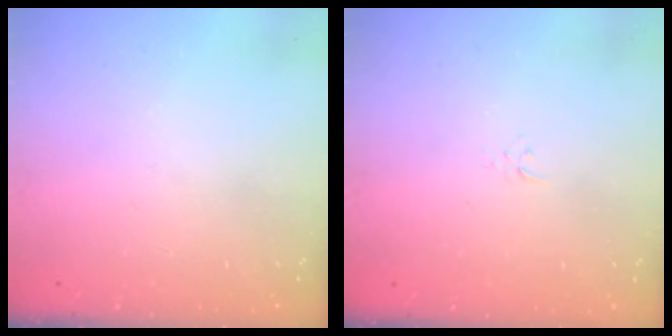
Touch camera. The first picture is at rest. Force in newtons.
{"total": 2.3, "press": 2.3, "slide": 0.3}